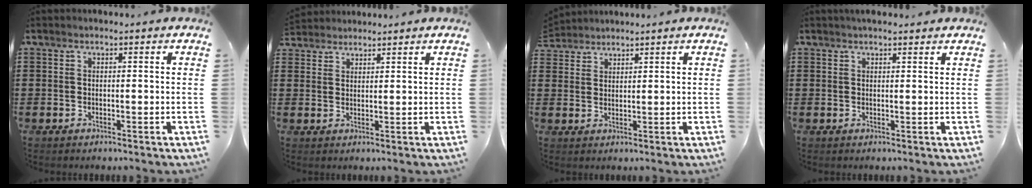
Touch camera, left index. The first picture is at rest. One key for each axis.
{"total": 2.1, "fx": 2.0, "fy": 0.4, "fz": -0.4, "tx": 0.001, "ty": 0.000, "tz": 0.041}
{"total": 2.1, "fx": 2.1, "fy": 0.2, "fz": -0.4, "tx": 0.002, "ty": -0.002, "tz": 0.042}
{"total": 1.3, "fx": 1.1, "fy": 0.3, "fz": 0.4, "tx": -0.010, "ty": 0.003, "tz": 0.022}